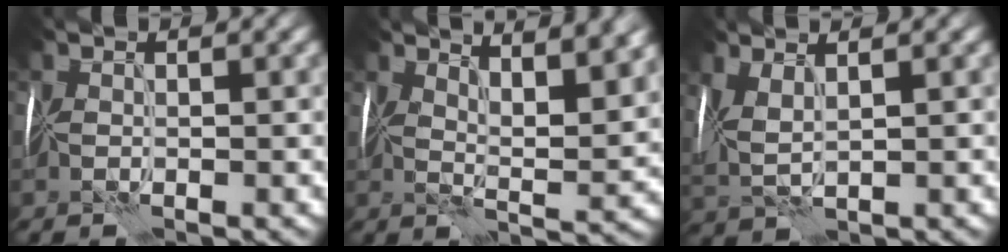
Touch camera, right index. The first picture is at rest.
{"total": 8.6, "force": [5.5, 2.6, 6.1], "torque": [-0.064, 0.022, 0.064]}
{"total": 3.5, "force": [1.5, 1.3, 2.9], "torque": [-0.078, 0.009, 0.034]}